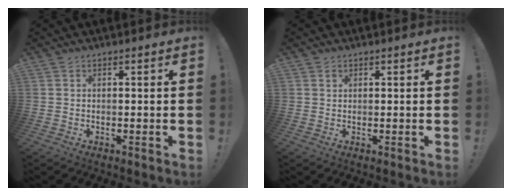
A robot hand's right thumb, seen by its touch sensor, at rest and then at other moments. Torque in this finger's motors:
{"motor_torque": [0.15, 0.49, -0.21, 0.37, -0.05]}